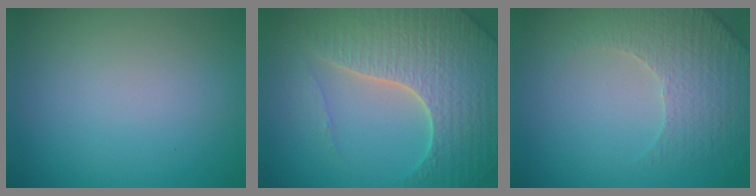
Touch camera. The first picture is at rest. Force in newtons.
{"total": 7.1, "press": 6.9, "slide": 1.8}
{"total": 4.7, "press": 3.6, "slide": 3.0}